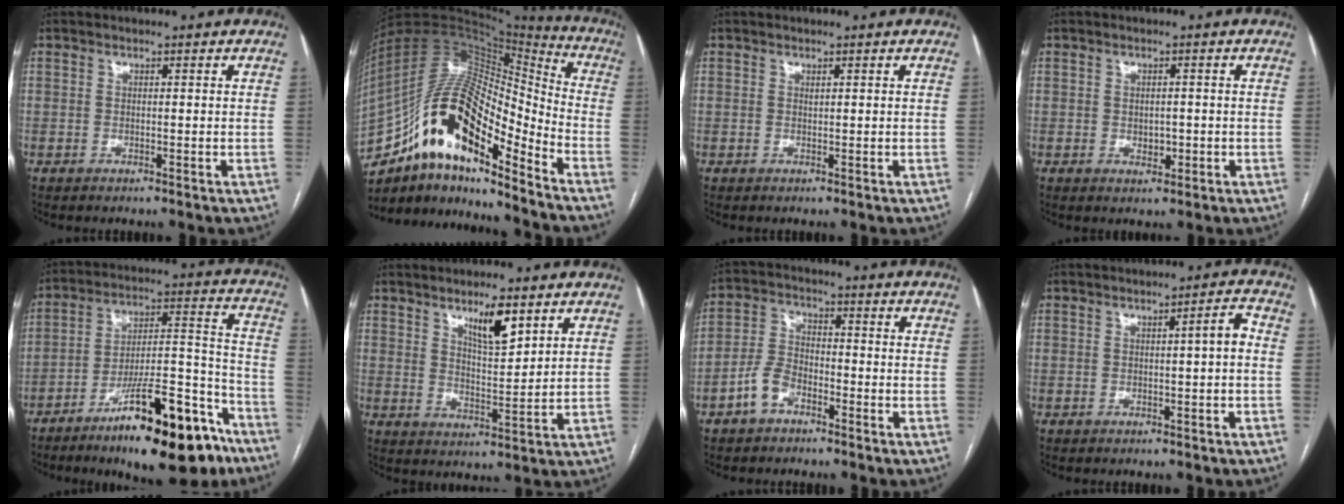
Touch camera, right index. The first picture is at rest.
{"total": 20.5, "force": [-12.1, 6.0, 15.4], "torque": [-0.302, 0.029, -0.208]}
{"total": 0.0}
{"total": 2.0, "force": [-0.4, 1.4, 1.4], "torque": [-0.022, 0.002, 0.001]}
{"total": 21.1, "force": [-14.1, 4.5, 15.1], "torque": [-0.194, 0.027, -0.219]}
{"total": 6.6, "force": [4.1, 1.5, 4.9], "torque": [-0.086, -0.007, 0.072]}
{"total": 5.7, "force": [-3.3, 3.3, 3.2], "torque": [-0.076, 0.013, -0.066]}
{"total": 2.5, "force": [-0.1, 0.1, 2.5], "torque": [-0.032, 0.006, -0.001]}